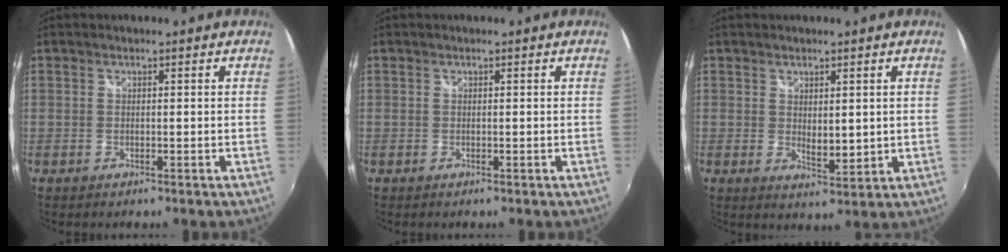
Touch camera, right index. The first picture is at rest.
{"total": 0.0}
{"total": 4.1, "force": [1.2, 2.1, 3.3], "torque": [-0.051, -0.010, 0.026]}